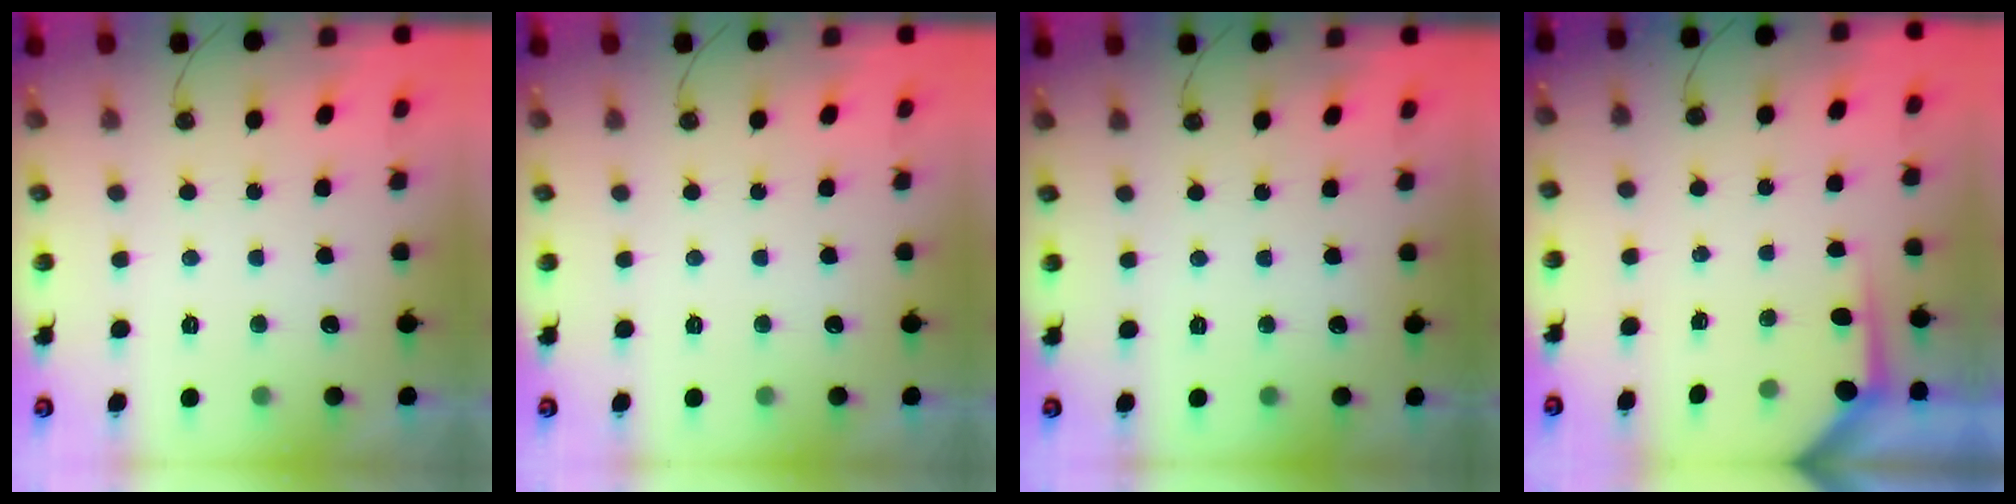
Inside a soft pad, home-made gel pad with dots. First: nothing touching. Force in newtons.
{"total": 0.0}
{"total": 0.0}
{"total": 3.5, "press": 3.5, "slide": 0.3}